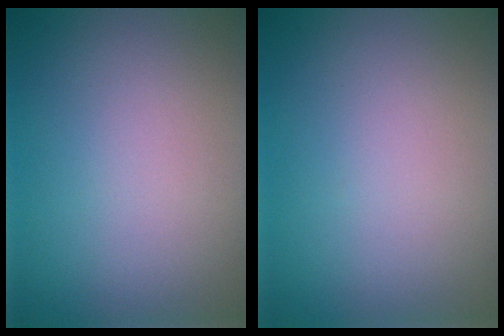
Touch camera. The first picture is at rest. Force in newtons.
{"total": 0.0}